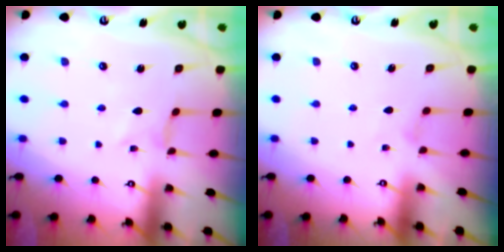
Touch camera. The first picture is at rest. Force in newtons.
{"total": 0.7, "press": 0.7, "slide": 0.2}